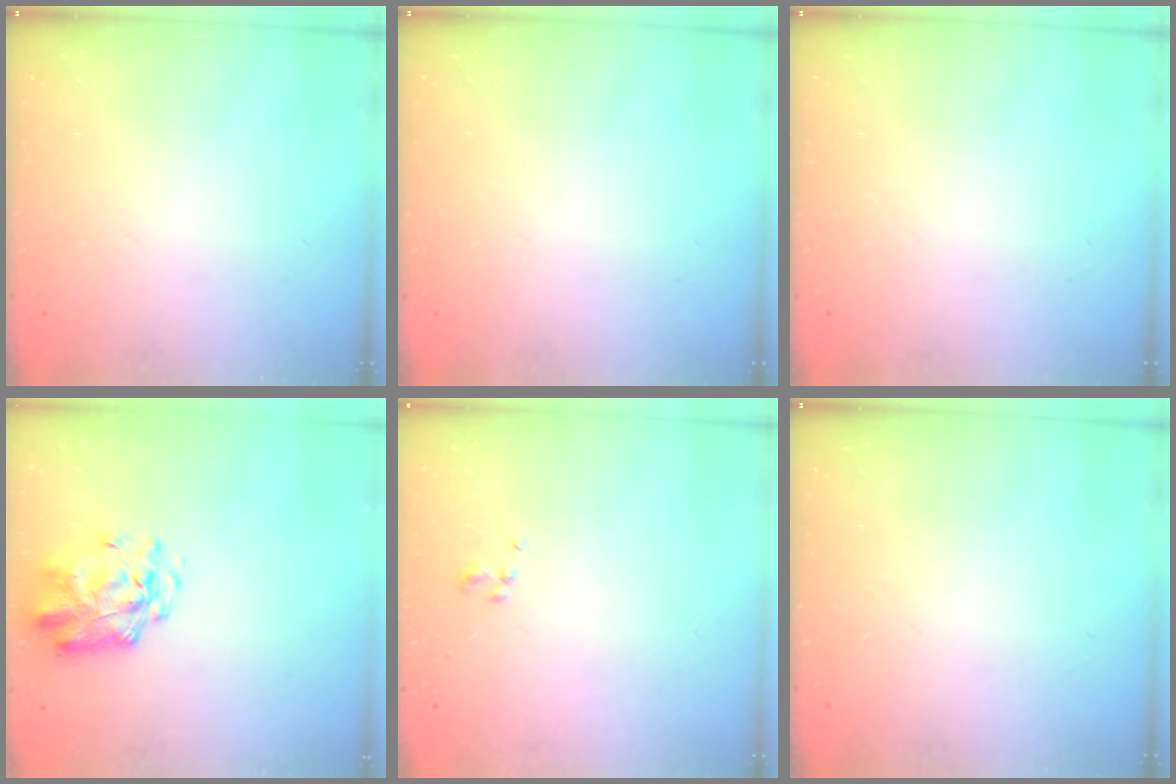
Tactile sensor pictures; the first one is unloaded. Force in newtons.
{"total": 0.0}
{"total": 0.0}
{"total": 3.1, "press": 3.0, "slide": 0.8}
{"total": 1.3, "press": 1.2, "slide": 0.6}
{"total": 0.0}